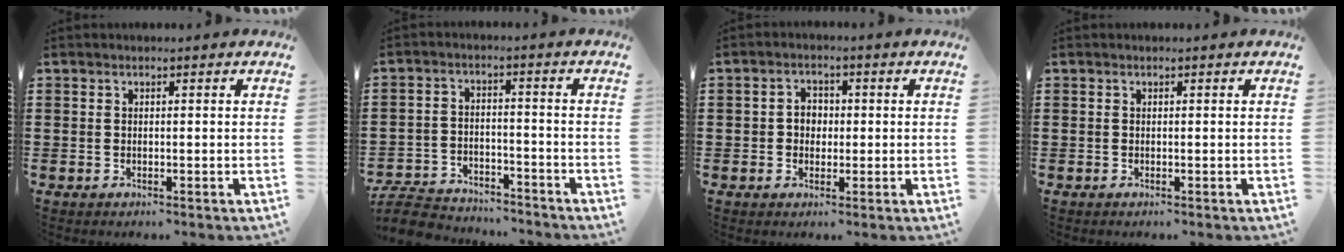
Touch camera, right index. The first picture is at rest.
{"total": 6.5, "force": [-6.3, 1.3, 1.4], "torque": [-0.042, 0.006, -0.127]}
{"total": 2.6, "force": [-0.3, 2.2, 1.3], "torque": [-0.031, 0.008, -0.009]}
{"total": 0.0}